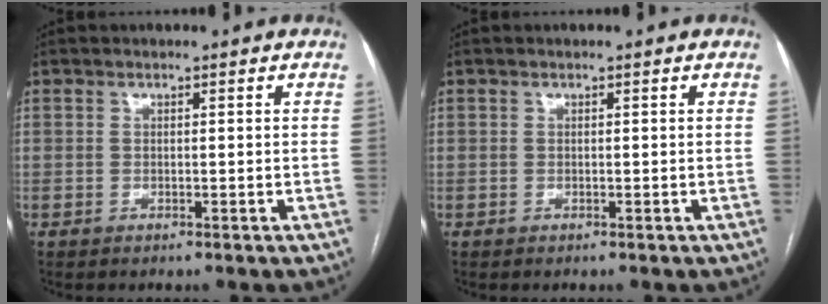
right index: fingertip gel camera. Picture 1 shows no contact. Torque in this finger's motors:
{"motor_torque": [-0.03, 0.01, 0.00, 0.01]}